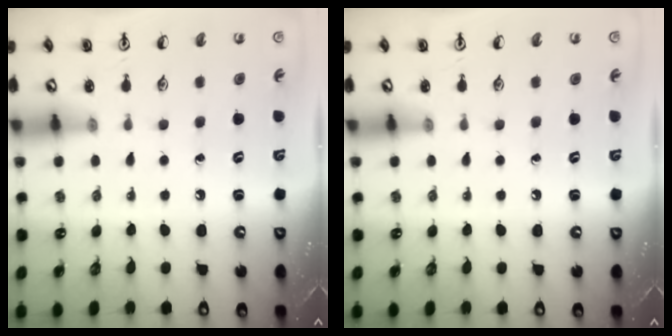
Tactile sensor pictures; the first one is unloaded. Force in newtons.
{"total": 0.0}